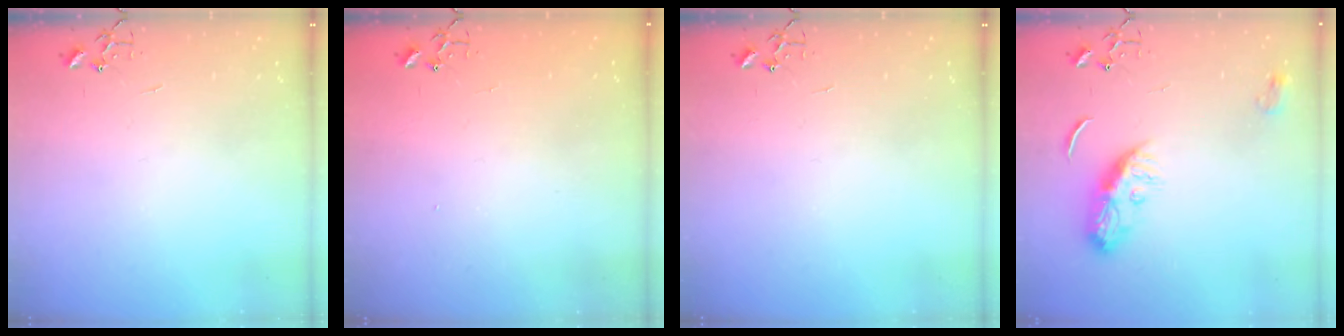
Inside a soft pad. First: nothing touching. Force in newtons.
{"total": 1.3, "press": 1.2, "slide": 0.1}
{"total": 0.0}
{"total": 10.9, "press": 10.9, "slide": 0.7}